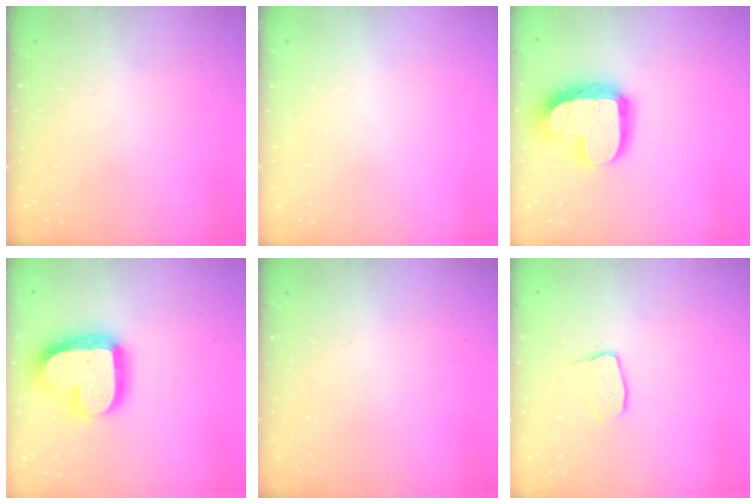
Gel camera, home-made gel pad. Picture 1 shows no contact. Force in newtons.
{"total": 0.0}
{"total": 16.9, "press": 16.9, "slide": 1.3}
{"total": 20.7, "press": 20.7, "slide": 1.7}
{"total": 0.0}
{"total": 3.0, "press": 3.0, "slide": 0.2}